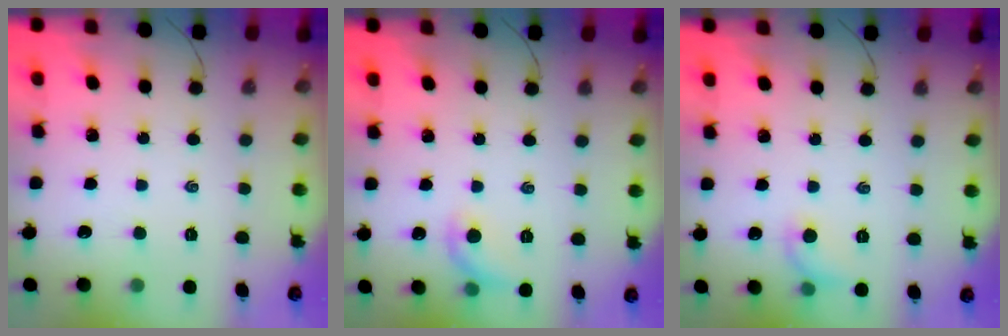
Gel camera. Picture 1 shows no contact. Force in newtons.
{"total": 7.0, "press": 6.9, "slide": 1.3}
{"total": 6.2, "press": 6.0, "slide": 1.4}